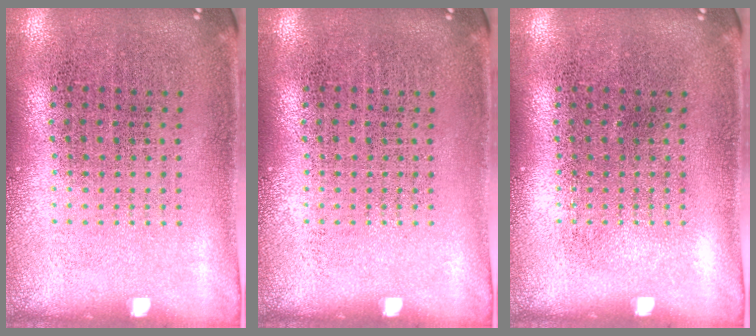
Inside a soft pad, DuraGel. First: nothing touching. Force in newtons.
{"total": 0.0}
{"total": 0.0}